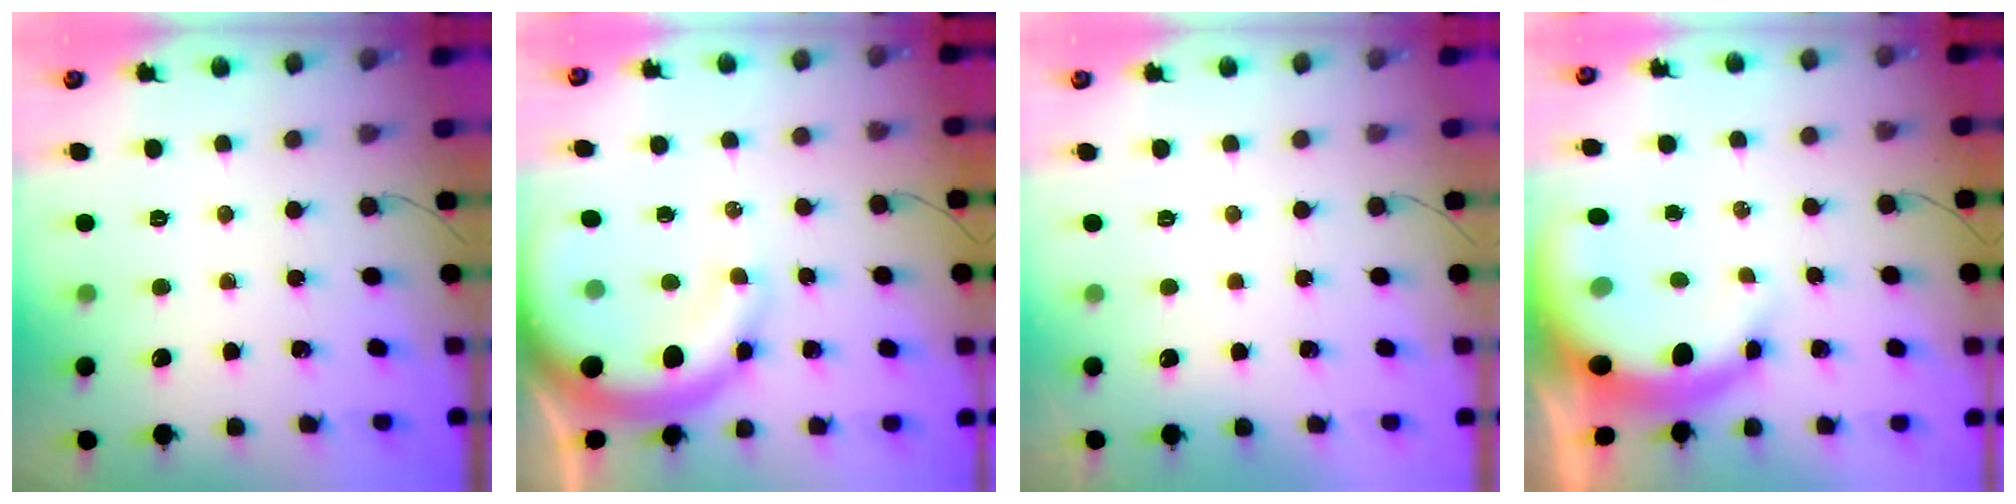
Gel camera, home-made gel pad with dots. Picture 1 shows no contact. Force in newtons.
{"total": 12.1, "press": 11.9, "slide": 2.2}
{"total": 3.0, "press": 3.0, "slide": 0.1}
{"total": 9.7, "press": 9.5, "slide": 2.0}